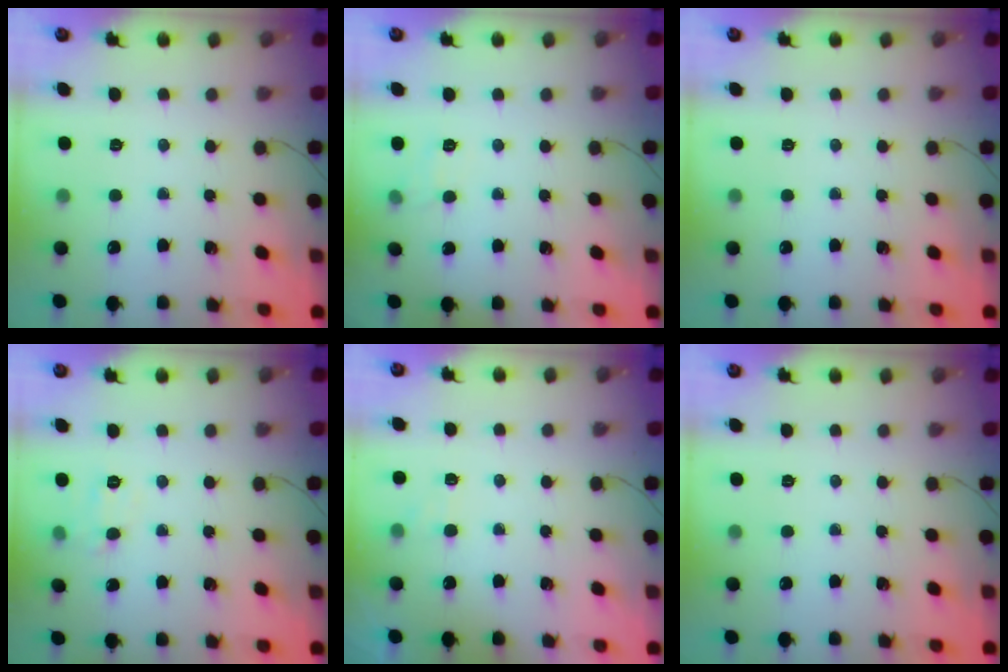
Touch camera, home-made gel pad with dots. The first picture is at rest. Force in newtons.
{"total": 4.0, "press": 3.6, "slide": 1.8}
{"total": 0.0}
{"total": 6.7, "press": 6.6, "slide": 1.5}
{"total": 4.4, "press": 4.2, "slide": 1.3}
{"total": 0.0}